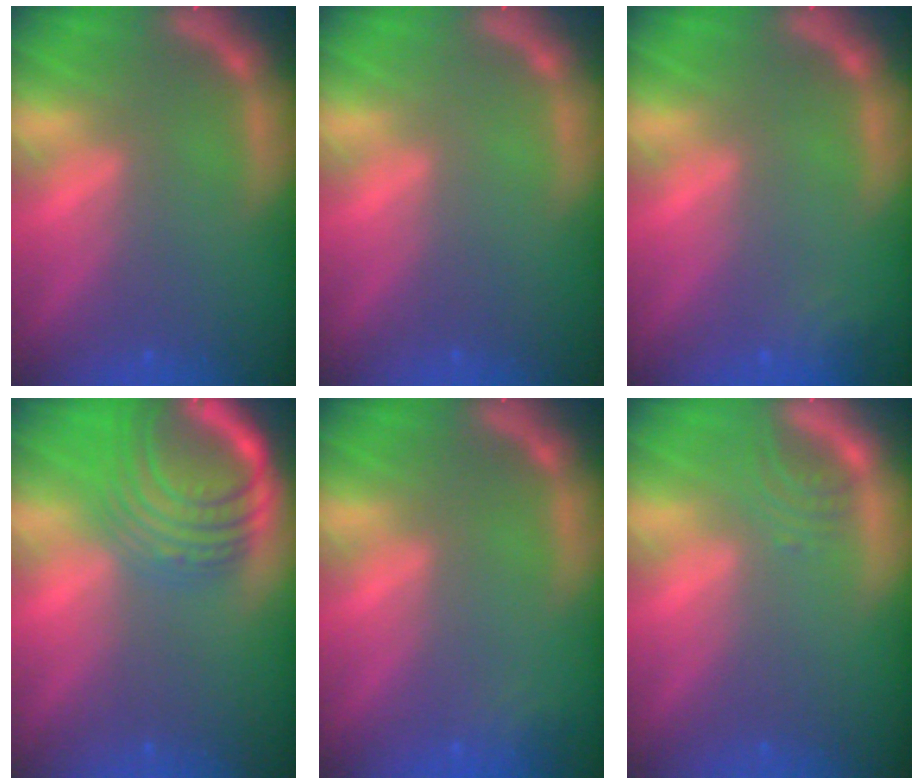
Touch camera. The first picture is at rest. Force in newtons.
{"total": 0.0}
{"total": 1.9}
{"total": 10.0}
{"total": 1.4}
{"total": 2.0}